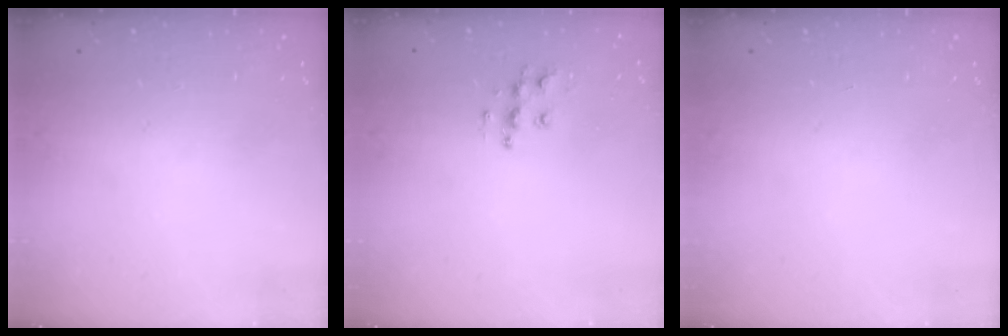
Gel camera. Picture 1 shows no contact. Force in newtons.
{"total": 7.5, "press": 7.5, "slide": 0.1}
{"total": 0.0}